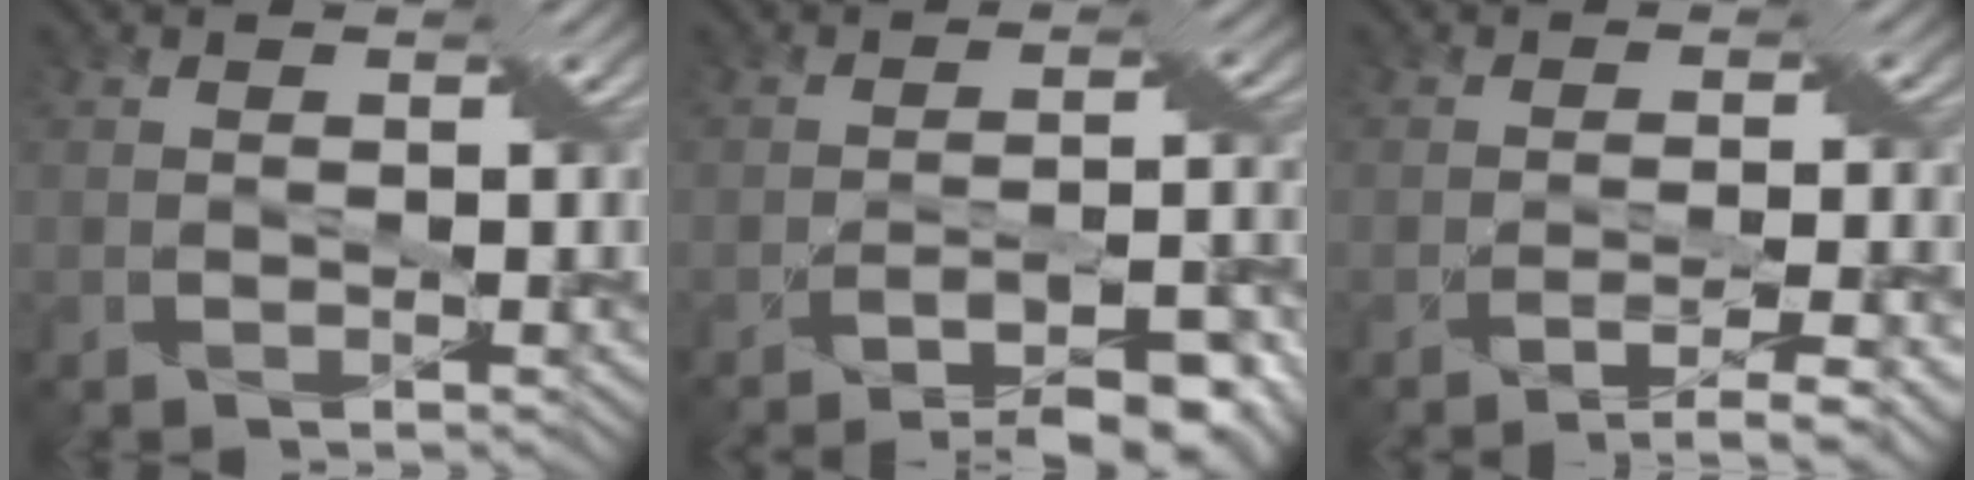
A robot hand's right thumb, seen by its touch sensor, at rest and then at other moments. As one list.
[{"total": 10.1, "force": [-7.3, 2.0, 6.6], "torque": [-0.108, -0.005, -0.104]}, {"total": 4.3, "force": [-2.9, 0.2, 3.2], "torque": [-0.053, -0.005, -0.046]}]